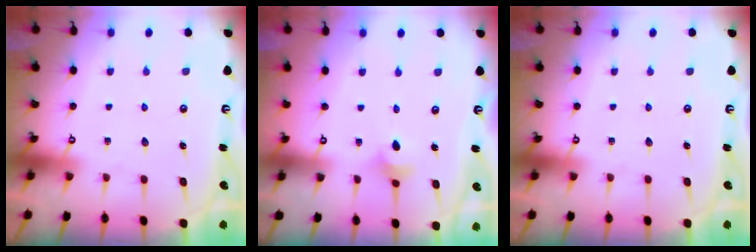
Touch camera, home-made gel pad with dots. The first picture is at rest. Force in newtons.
{"total": 3.3, "press": 3.2, "slide": 0.8}
{"total": 0.0}